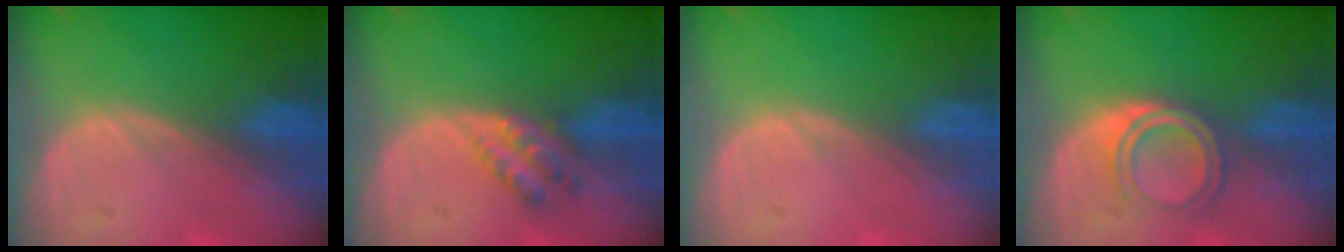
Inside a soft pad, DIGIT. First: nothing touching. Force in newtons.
{"total": 4.5, "press": 3.8, "slide": 2.5}
{"total": 0.5, "press": 0.1, "slide": 0.5}
{"total": 4.4, "press": 4.4, "slide": 0.2}